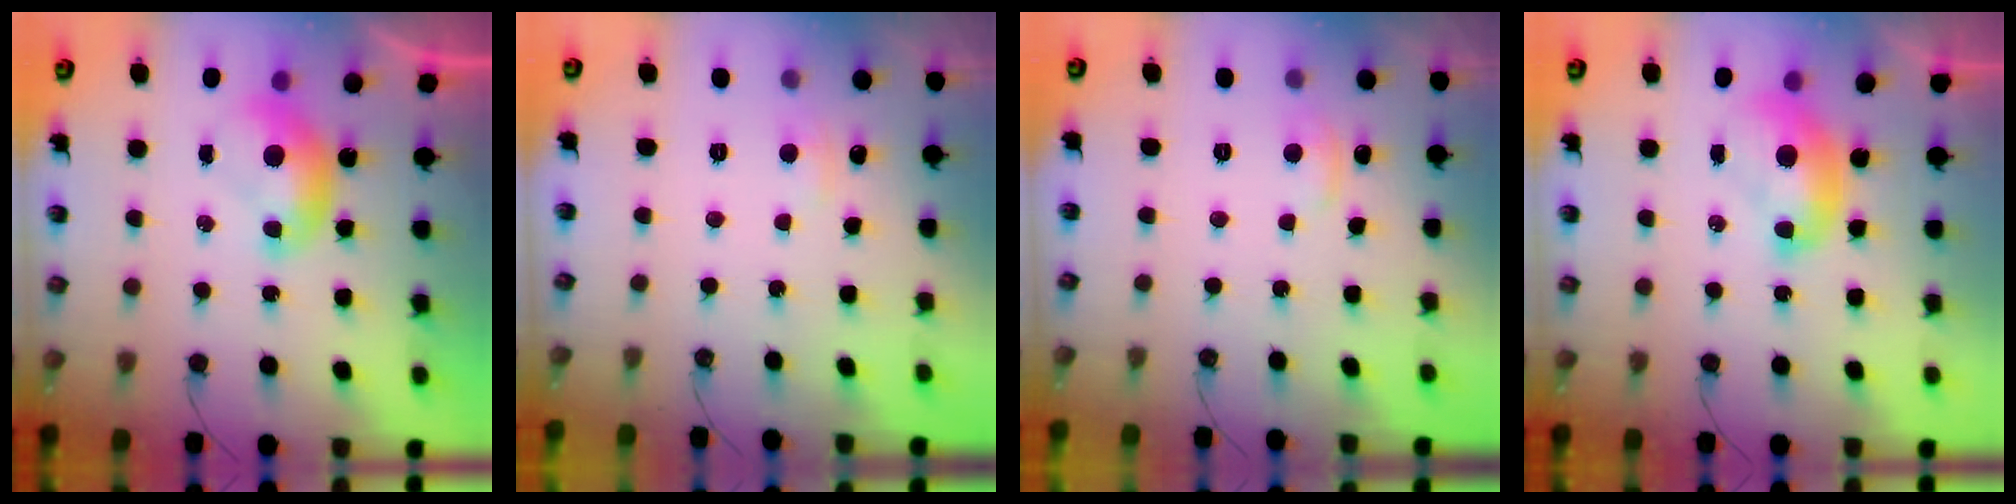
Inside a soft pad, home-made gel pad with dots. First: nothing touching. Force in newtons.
{"total": 3.4, "press": 3.4, "slide": 0.3}
{"total": 1.4, "press": 1.3, "slide": 0.7}
{"total": 1.8, "press": 1.8, "slide": 0.0}